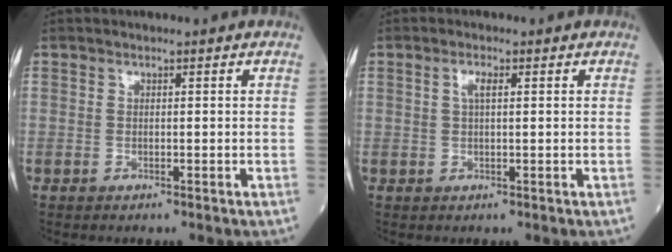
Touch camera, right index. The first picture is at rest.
{"total": 1.8, "force": [0.6, 0.4, 1.7], "torque": [-0.035, 0.004, 0.009]}